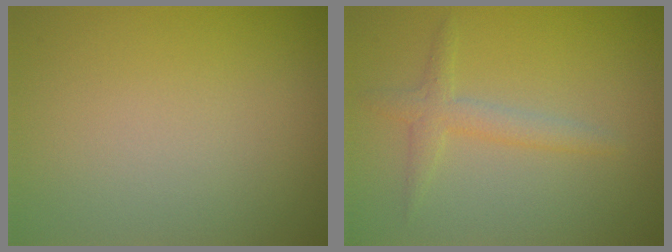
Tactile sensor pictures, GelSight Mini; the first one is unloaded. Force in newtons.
{"total": 2.0, "press": 2.0, "slide": 0.1}